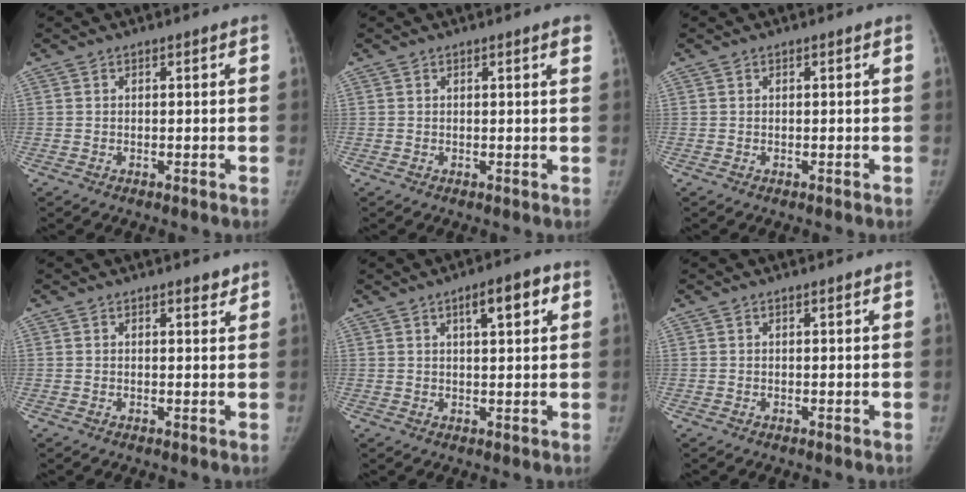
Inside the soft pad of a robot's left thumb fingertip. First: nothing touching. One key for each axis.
{"total": 1.7, "fx": 1.0, "fy": 0.1, "fz": 1.4, "tx": -0.017, "ty": 0.000, "tz": 0.010}
{"total": 0.0}
{"total": 1.5, "fx": 1.1, "fy": 0.5, "fz": 0.7, "tx": -0.004, "ty": -0.007, "tz": 0.014}
{"total": 6.0, "fx": 2.5, "fy": 1.9, "fz": 5.1, "tx": -0.062, "ty": 0.004, "tz": 0.032}
{"total": 0.0}